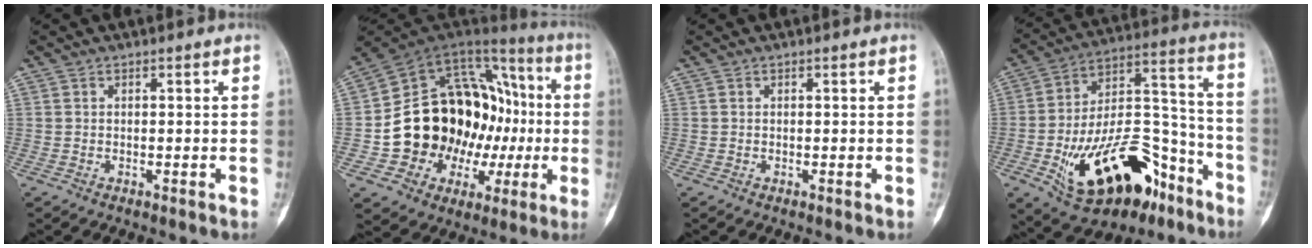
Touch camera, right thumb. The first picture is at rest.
{"total": 26.9, "force": [-2.5, 19.5, 18.4], "torque": [-0.227, 0.069, -0.024]}
{"total": 0.0}
{"total": 27.8, "force": [-13.4, 13.8, 20.0], "torque": [-0.315, 0.075, -0.207]}